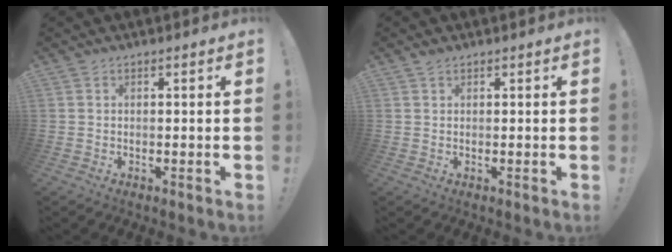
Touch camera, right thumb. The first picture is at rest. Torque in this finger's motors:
{"motor_torque": [0.13, 0.12, 0.00, -0.16, -0.01]}